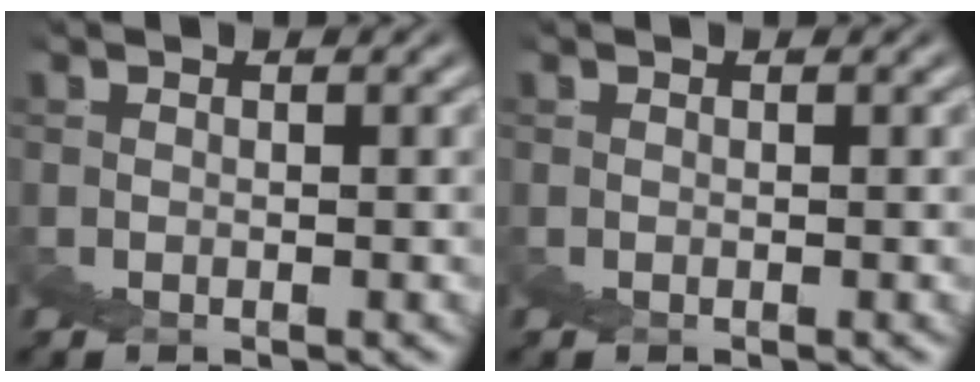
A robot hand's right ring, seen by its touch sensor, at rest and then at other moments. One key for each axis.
{"total": 0.0}